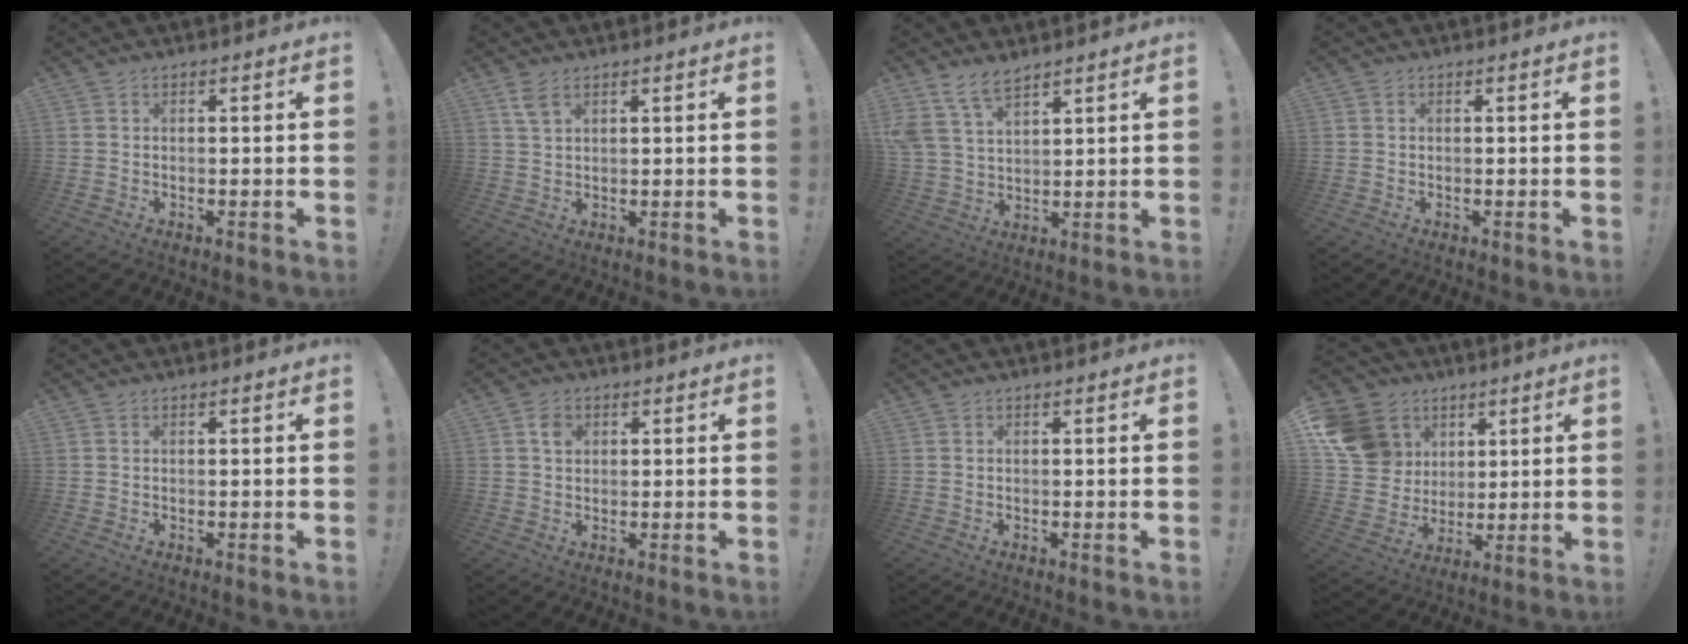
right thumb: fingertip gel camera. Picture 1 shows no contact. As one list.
[{"total": 4.2, "force": [2.4, 1.9, 2.9], "torque": [-0.045, -0.010, 0.043]}, {"total": 9.2, "force": [7.0, 4.2, 4.3], "torque": [-0.087, -0.029, 0.139]}, {"total": 0.0}, {"total": 0.0}, {"total": 3.4, "force": [1.2, 2.7, 1.6], "torque": [-0.012, -0.001, 0.017]}, {"total": 0.0}, {"total": 15.6, "force": [5.6, 13.5, 5.5], "torque": [-0.089, -0.019, 0.130]}]